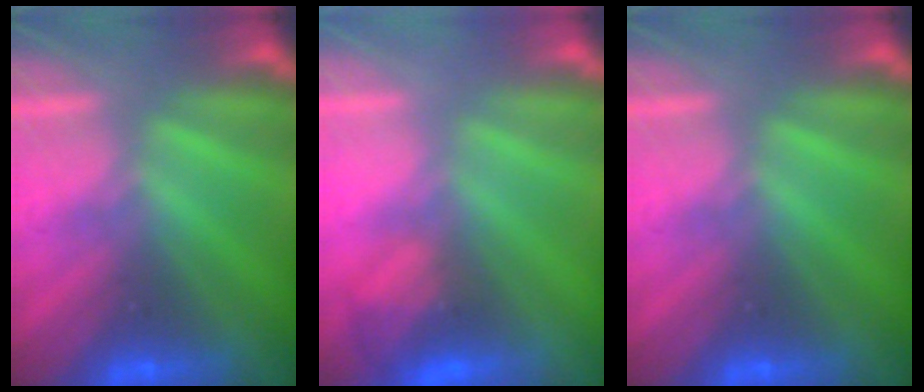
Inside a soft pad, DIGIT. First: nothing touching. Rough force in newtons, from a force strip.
{"total": 2.6}
{"total": 0.0}